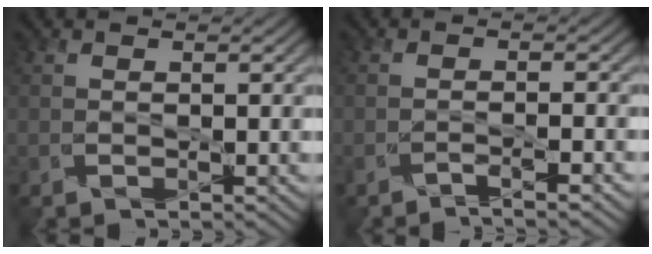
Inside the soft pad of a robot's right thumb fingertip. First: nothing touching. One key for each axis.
{"total": 2.2, "fx": -1.8, "fy": -0.1, "fz": 1.2, "tx": -0.010, "ty": 0.005, "tz": -0.040}